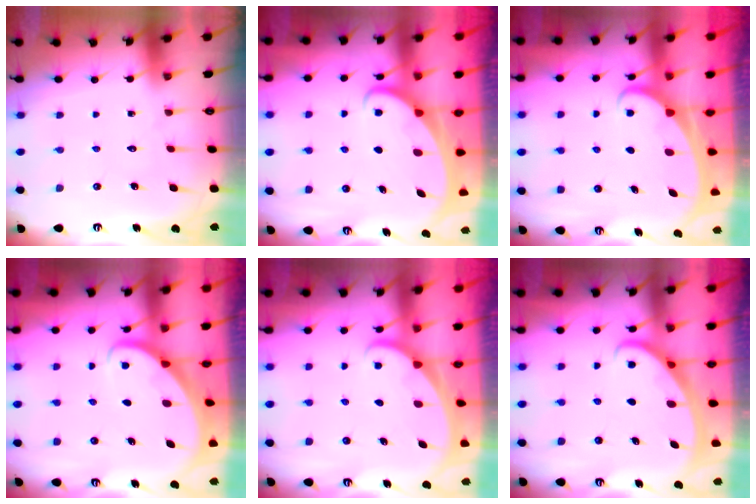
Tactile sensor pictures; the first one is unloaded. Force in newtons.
{"total": 2.7, "press": 2.7, "slide": 0.3}
{"total": 2.1, "press": 2.1, "slide": 0.3}
{"total": 2.1, "press": 2.1, "slide": 0.3}
{"total": 1.9, "press": 1.9, "slide": 0.1}
{"total": 2.8, "press": 2.8, "slide": 0.4}